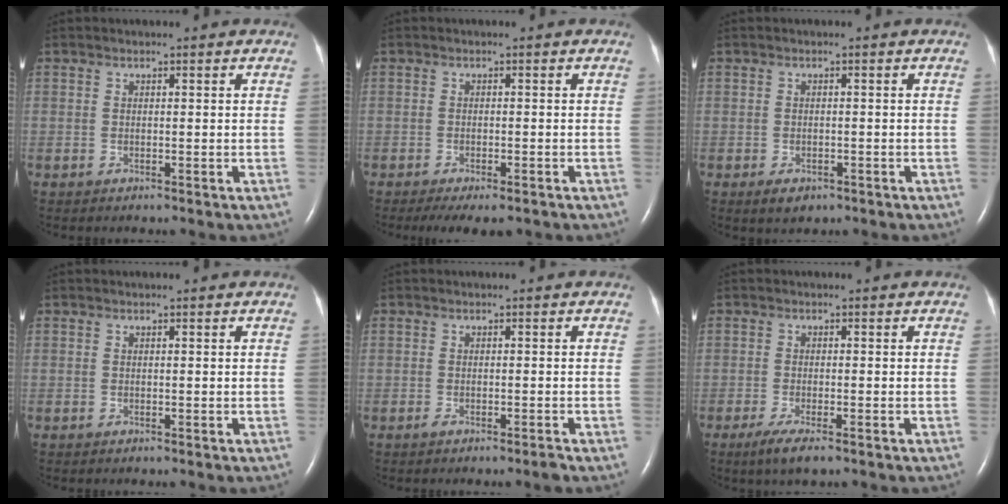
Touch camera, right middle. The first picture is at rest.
{"total": 5.9, "force": [-4.5, 1.8, 3.3], "torque": [-0.044, -0.010, -0.067]}
{"total": 2.5, "force": [-1.4, 1.4, 1.5], "torque": [-0.026, -0.002, -0.011]}
{"total": 0.0}
{"total": 1.2, "force": [-1.0, -0.2, 0.7], "torque": [-0.015, -0.002, -0.017]}
{"total": 3.8, "force": [-2.4, 0.6, 2.9], "torque": [-0.061, -0.011, -0.042]}